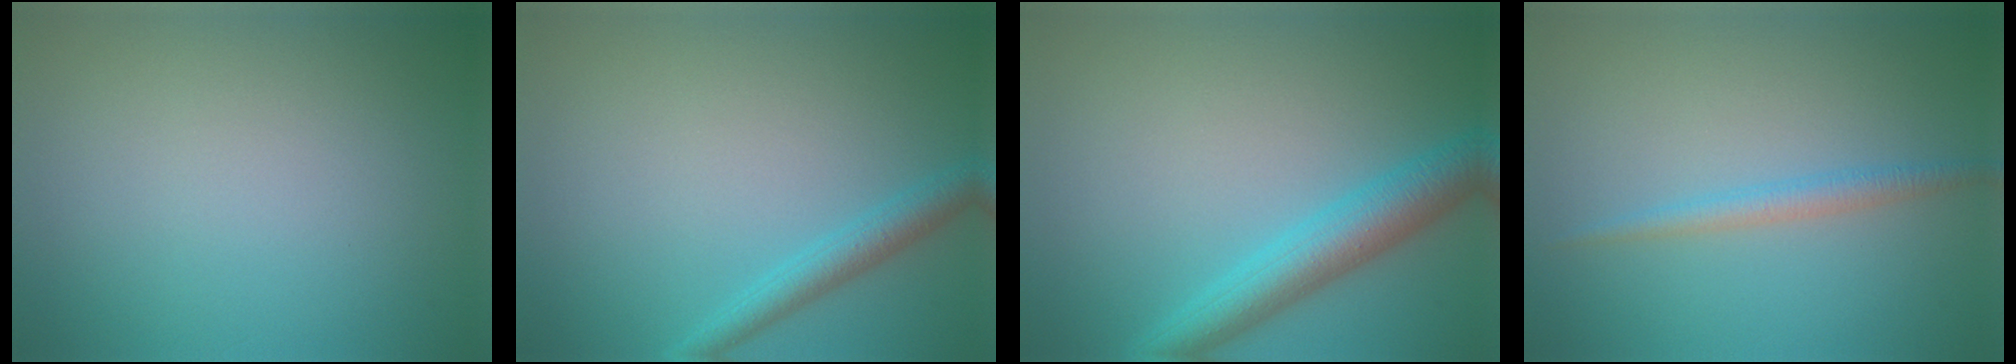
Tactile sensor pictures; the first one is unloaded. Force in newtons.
{"total": 2.4, "press": 2.4, "slide": 0.1}
{"total": 4.9, "press": 4.9, "slide": 0.2}
{"total": 1.7, "press": 1.7, "slide": 0.1}